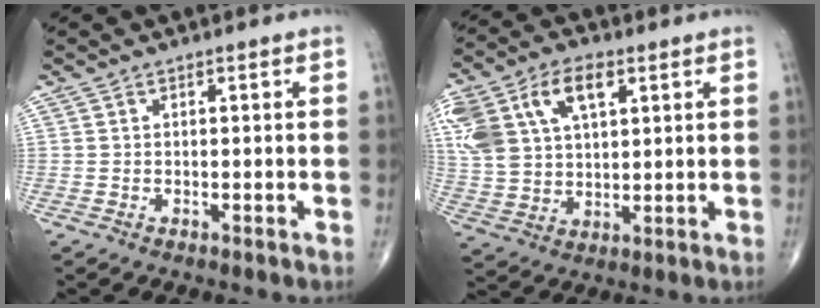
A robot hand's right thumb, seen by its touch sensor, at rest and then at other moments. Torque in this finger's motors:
{"motor_torque": [0.77, 1.05, 1.50, 0.95, 0.16]}